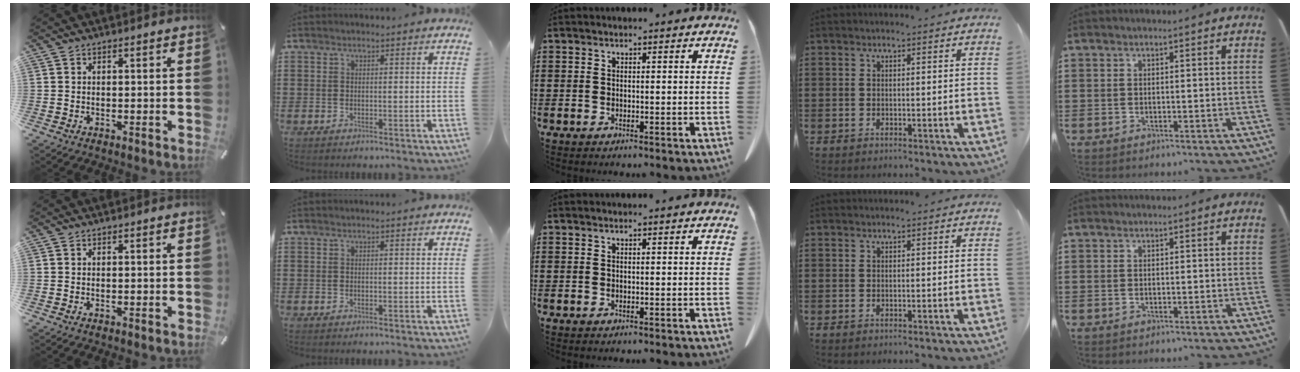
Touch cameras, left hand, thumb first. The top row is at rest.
{}